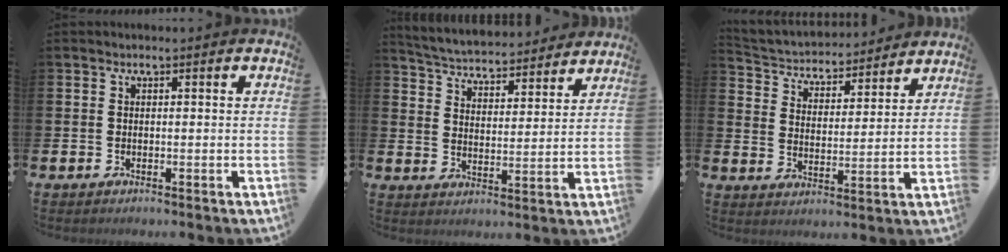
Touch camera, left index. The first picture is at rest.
{"total": 4.7, "force": [4.7, 0.8, 0.3], "torque": [-0.033, -0.042, 0.077]}
{"total": 4.3, "force": [4.0, 1.6, 0.2], "torque": [-0.034, -0.037, 0.061]}